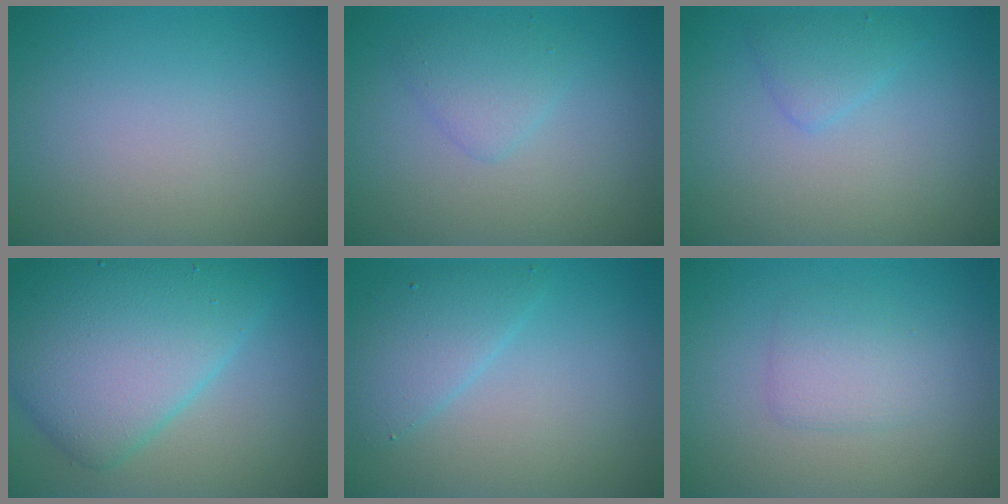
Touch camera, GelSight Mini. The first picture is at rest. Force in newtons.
{"total": 1.8, "press": 1.8, "slide": 0.1}
{"total": 1.6, "press": 1.6, "slide": 0.1}
{"total": 9.1, "press": 9.1, "slide": 0.1}
{"total": 3.1, "press": 3.1, "slide": 0.3}
{"total": 2.0, "press": 2.0, "slide": 0.2}